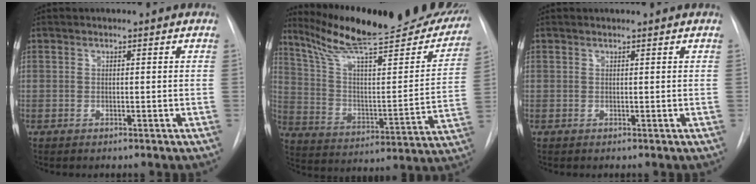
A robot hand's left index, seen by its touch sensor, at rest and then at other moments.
{"total": 29.3, "force": [25.0, 4.6, 14.5], "torque": [-0.220, -0.049, 0.349]}
{"total": 0.8, "force": [0.8, 0.0, 0.0], "torque": [-0.007, 0.010, 0.015]}